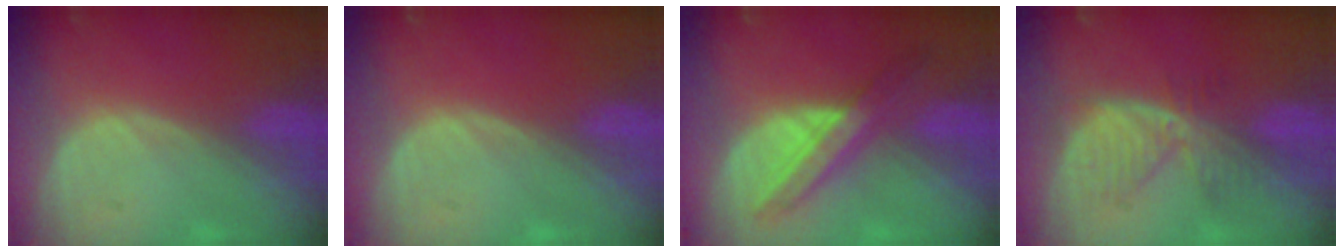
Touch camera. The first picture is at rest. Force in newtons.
{"total": 0.0}
{"total": 6.3, "press": 6.3, "slide": 0.3}
{"total": 6.5, "press": 6.2, "slide": 2.1}